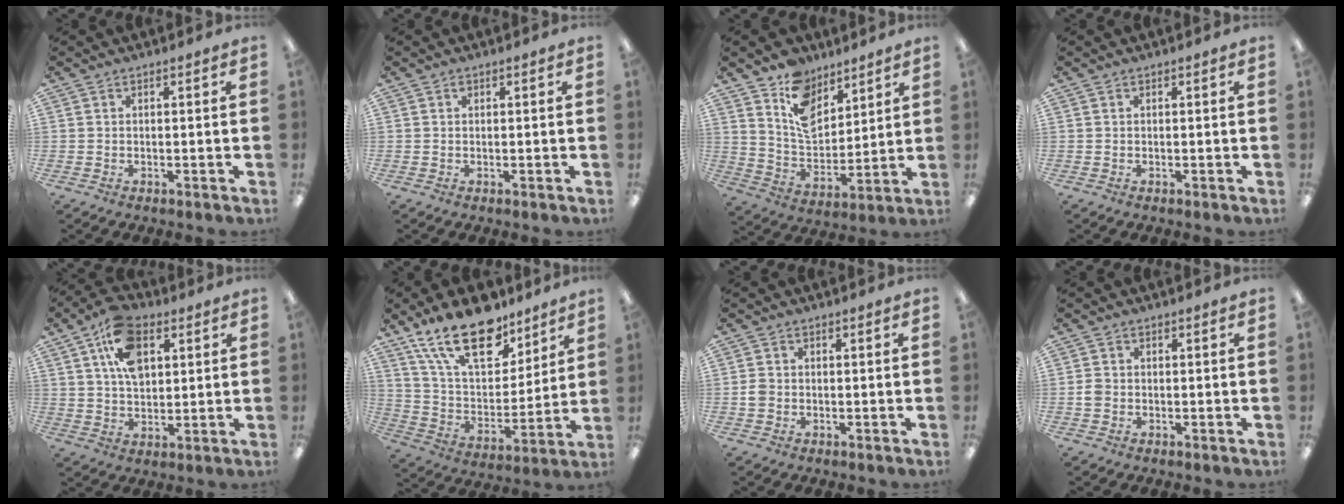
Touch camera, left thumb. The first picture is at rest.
{"total": 0.6, "force": [0.3, 0.4, 0.3], "torque": [-0.007, 0.003, 0.005]}
{"total": 12.5, "force": [8.6, 7.6, 5.0], "torque": [-0.091, -0.050, 0.165]}
{"total": 0.0}
{"total": 12.5, "force": [5.6, 7.8, 8.1], "torque": [-0.137, 0.000, 0.102]}
{"total": 21.4, "force": [14.6, 10.2, 11.8], "torque": [-0.218, -0.075, 0.259]}
{"total": 2.1, "force": [-0.3, 1.8, 1.0], "torque": [-0.017, 0.004, -0.007]}
{"total": 2.0, "force": [-0.3, 1.7, 0.9], "torque": [-0.015, 0.003, -0.007]}